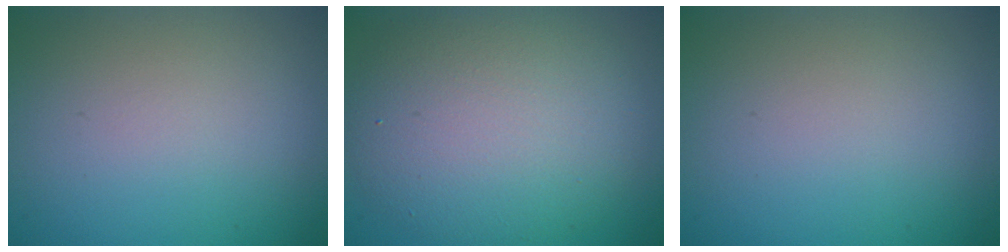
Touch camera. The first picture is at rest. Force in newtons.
{"total": 7.8, "press": 7.8, "slide": 0.1}
{"total": 0.0}